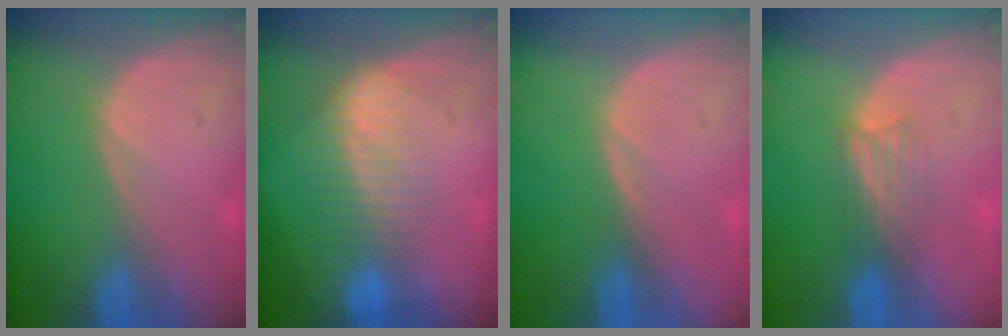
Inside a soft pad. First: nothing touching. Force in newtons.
{"total": 7.3, "press": 6.2, "slide": 3.8}
{"total": 0.0}
{"total": 3.0, "press": 2.8, "slide": 1.3}